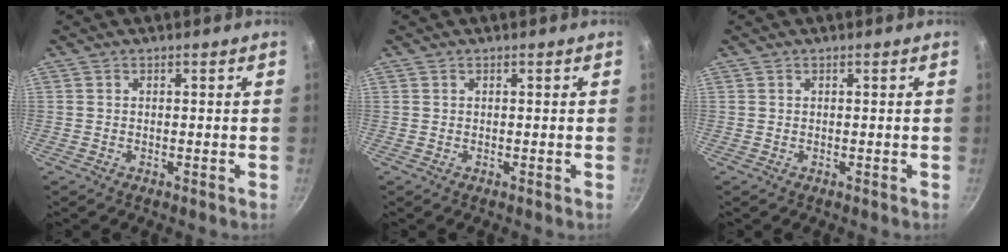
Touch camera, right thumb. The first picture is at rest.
{"total": 0.0}
{"total": 0.0}